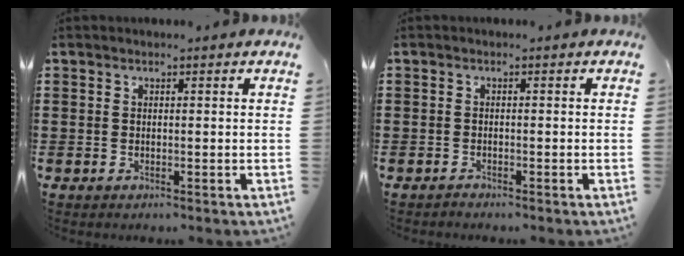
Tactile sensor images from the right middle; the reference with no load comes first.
{"total": 0.6, "force": [-0.6, 0.1, -0.1], "torque": [0.001, 0.001, -0.014]}